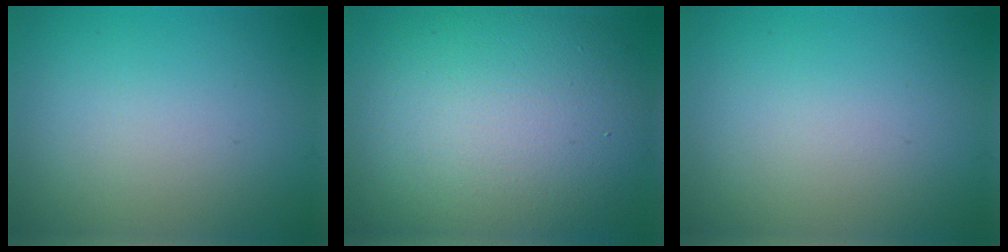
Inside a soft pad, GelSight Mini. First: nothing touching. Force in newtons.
{"total": 13.5, "press": 13.5, "slide": 1.1}
{"total": 0.0}